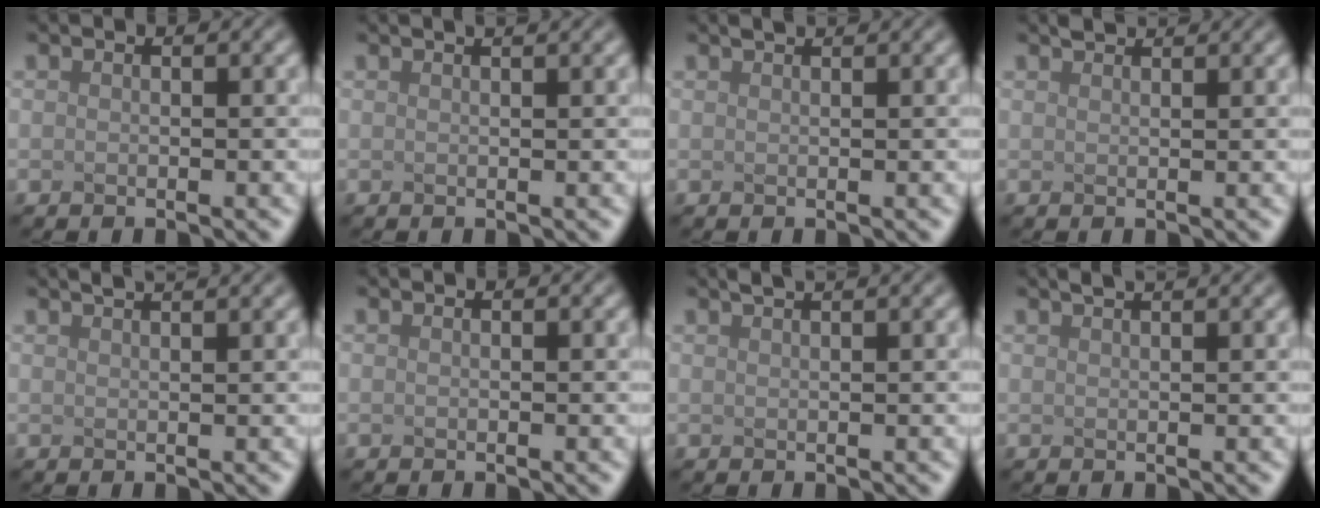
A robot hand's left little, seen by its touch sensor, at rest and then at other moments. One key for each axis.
{"total": 2.4, "fx": 1.6, "fy": 1.0, "fz": 1.5, "tx": 0.003, "ty": 0.016, "tz": -0.011}
{"total": 1.5, "fx": 1.2, "fy": 0.4, "fz": 0.7, "tx": 0.000, "ty": 0.007, "tz": -0.003}
{"total": 1.6, "fx": 1.5, "fy": 0.2, "fz": 0.4, "tx": -0.002, "ty": 0.005, "tz": 0.018}
{"total": 3.8, "fx": 2.8, "fy": 1.3, "fz": 2.2, "tx": -0.007, "ty": 0.030, "tz": 0.005}
{"total": 0.0}
{"total": 2.7, "fx": 2.0, "fy": 0.8, "fz": 1.6, "tx": -0.005, "ty": 0.017, "tz": 0.000}
{"total": 3.0, "fx": 2.2, "fy": 1.0, "fz": 1.8, "tx": -0.005, "ty": 0.022, "tz": 0.000}